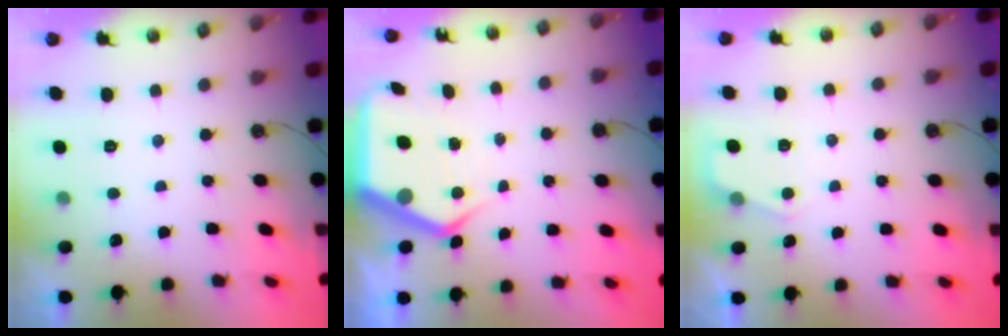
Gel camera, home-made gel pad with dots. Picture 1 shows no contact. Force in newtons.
{"total": 6.7, "press": 6.7, "slide": 0.4}
{"total": 4.4, "press": 4.3, "slide": 0.6}